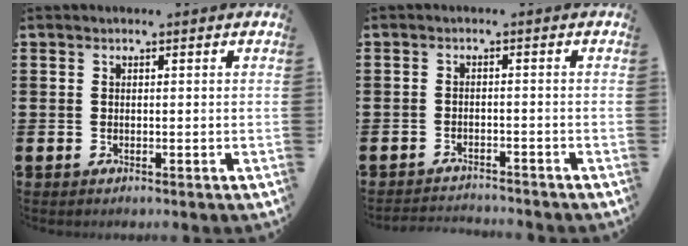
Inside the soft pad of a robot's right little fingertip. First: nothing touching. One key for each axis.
{"total": 2.0, "fx": -2.0, "fy": 0.0, "fz": -0.1, "tx": -0.003, "ty": 0.002, "tz": -0.044}